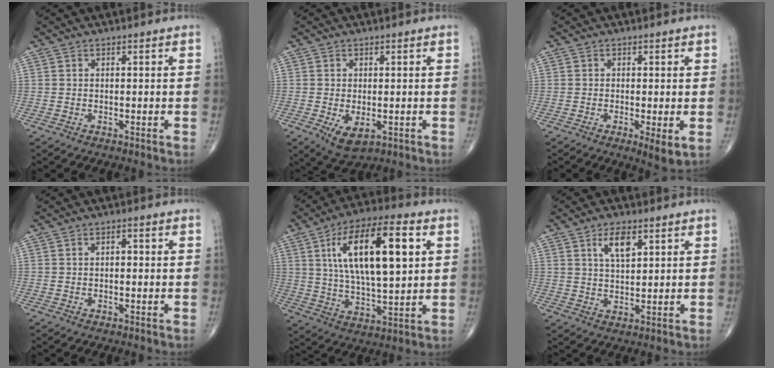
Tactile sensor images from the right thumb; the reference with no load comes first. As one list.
[{"total": 4.9, "force": [-1.4, 2.6, 4.0], "torque": [-0.067, -0.012, -0.014]}, {"total": 3.7, "force": [-0.8, 0.8, 3.5], "torque": [-0.061, -0.014, -0.018]}, {"total": 1.2, "force": [0.1, 0.6, 1.0], "torque": [-0.013, 0.002, -0.001]}, {"total": 19.9, "force": [5.6, 7.3, 17.6], "torque": [-0.292, -0.001, 0.095]}, {"total": 5.5, "force": [2.7, 2.3, 4.3], "torque": [-0.069, -0.012, 0.050]}]